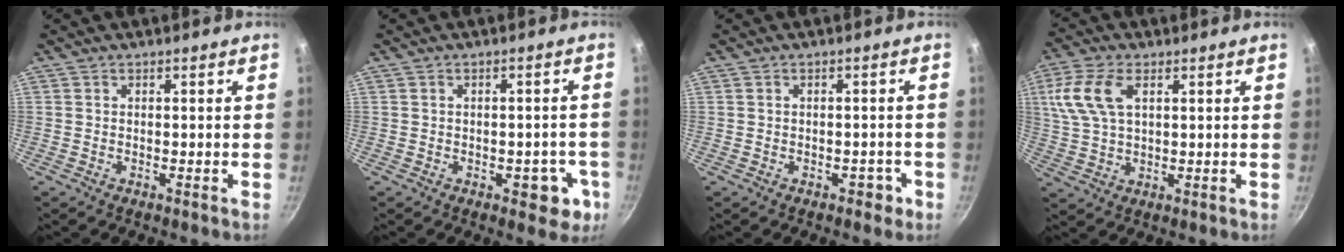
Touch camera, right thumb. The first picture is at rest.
{"total": 5.7, "force": [-2.0, 3.3, 4.2], "torque": [-0.016, 0.016, -0.019]}
{"total": 2.1, "force": [-1.1, 1.4, 1.1], "torque": [0.007, 0.019, -0.001]}
{"total": 10.0, "force": [3.2, 5.6, 7.7], "torque": [-0.158, 0.008, 0.061]}